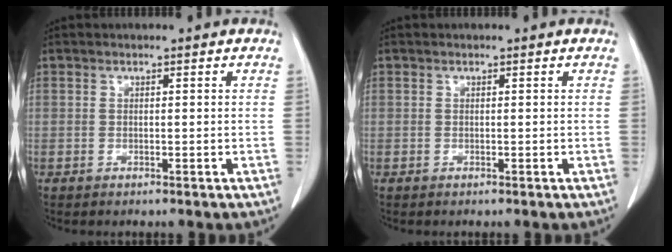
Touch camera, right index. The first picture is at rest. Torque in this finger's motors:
{"motor_torque": [-0.01, 0.02, -0.01, 0.00]}